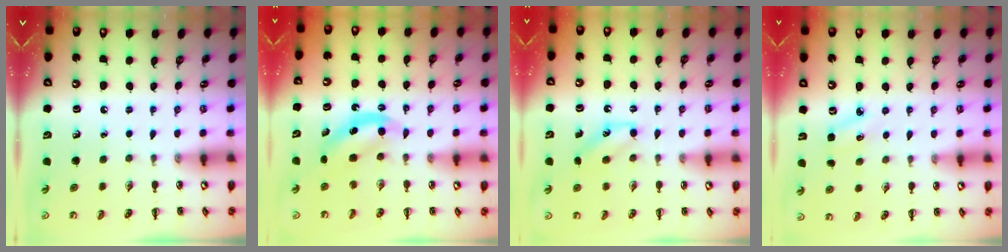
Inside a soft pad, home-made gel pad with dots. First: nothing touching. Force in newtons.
{"total": 5.8, "press": 5.7, "slide": 0.7}
{"total": 5.2, "press": 5.1, "slide": 1.3}
{"total": 4.6, "press": 4.3, "slide": 1.4}